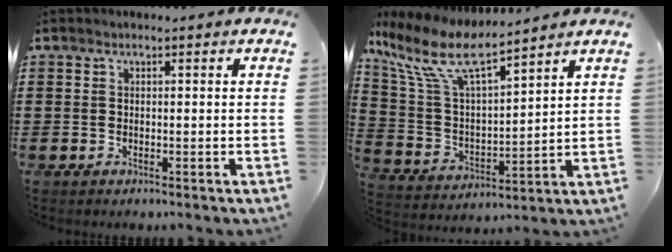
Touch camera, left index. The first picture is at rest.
{"total": 10.2, "force": [7.6, 2.6, 6.3], "torque": [-0.158, -0.039, 0.129]}